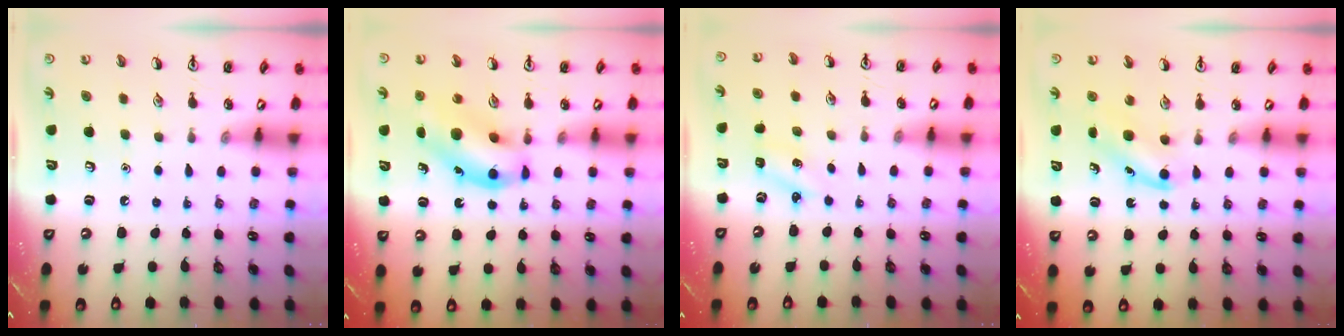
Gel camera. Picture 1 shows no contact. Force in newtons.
{"total": 11.3, "press": 10.9, "slide": 3.0}
{"total": 2.2, "press": 2.1, "slide": 0.8}
{"total": 4.1, "press": 3.9, "slide": 1.2}